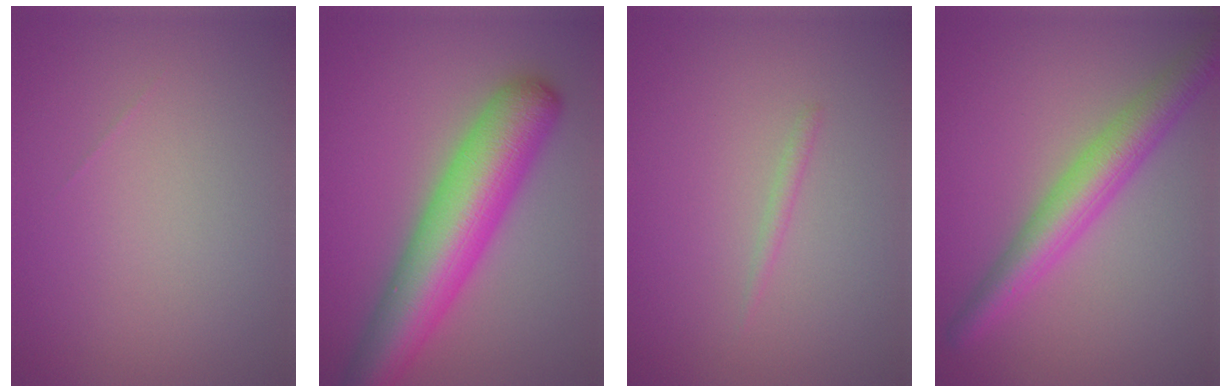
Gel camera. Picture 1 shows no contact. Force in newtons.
{"total": 9.1, "press": 9.1, "slide": 0.4}
{"total": 0.7, "press": 0.7, "slide": 0.0}
{"total": 5.1, "press": 5.1, "slide": 0.1}